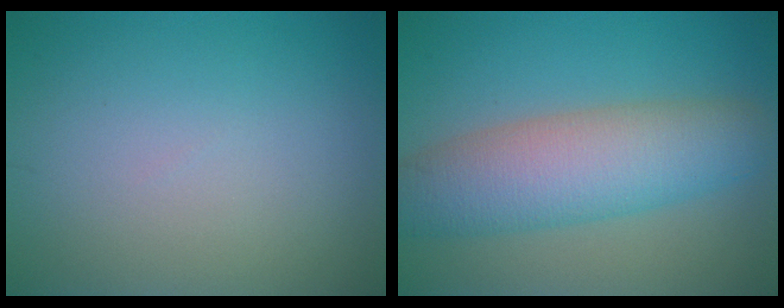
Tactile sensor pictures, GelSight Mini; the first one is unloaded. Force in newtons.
{"total": 7.5, "press": 7.5, "slide": 0.5}